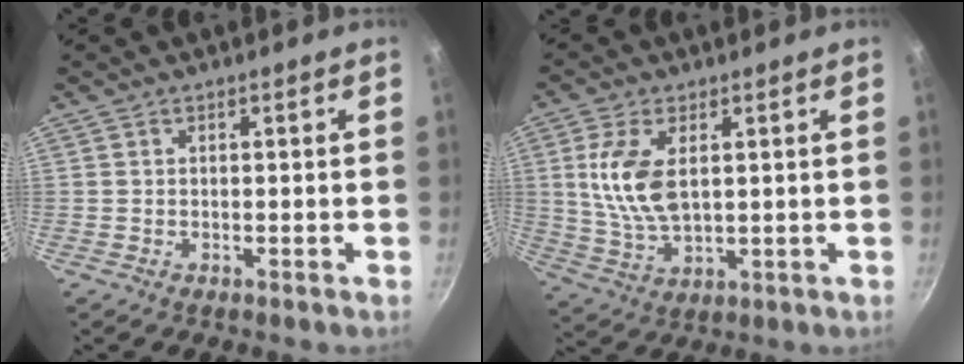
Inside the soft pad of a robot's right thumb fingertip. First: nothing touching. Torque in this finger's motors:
{"motor_torque": [-0.60, 1.14, 1.43, 0.23, 0.08]}